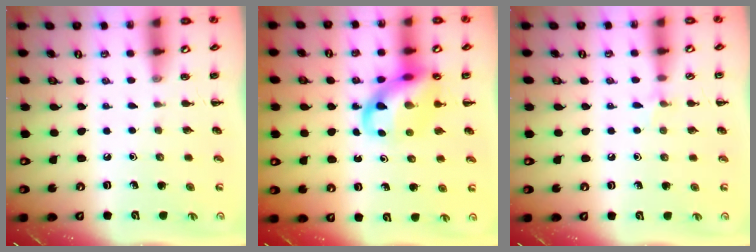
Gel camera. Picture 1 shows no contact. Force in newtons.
{"total": 13.8, "press": 13.3, "slide": 3.7}
{"total": 5.1, "press": 4.8, "slide": 1.7}